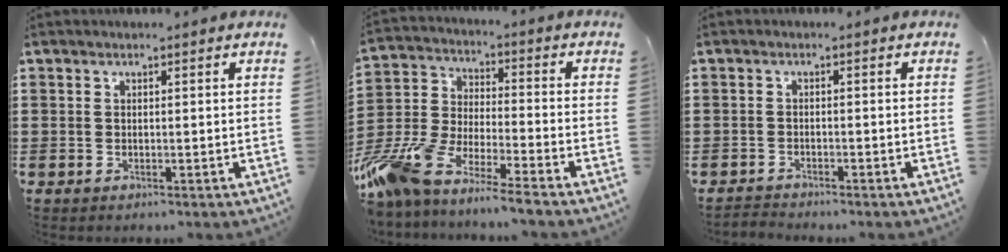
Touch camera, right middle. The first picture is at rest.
{"total": 9.0, "force": [-8.5, -0.2, 3.1], "torque": [-0.088, -0.010, -0.175]}
{"total": 1.5, "force": [-1.5, 0.1, -0.1], "torque": [-0.003, 0.001, -0.032]}